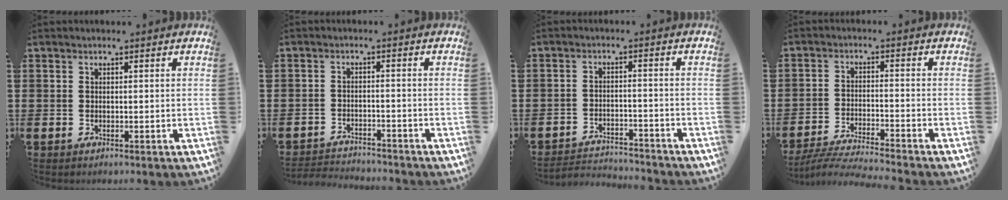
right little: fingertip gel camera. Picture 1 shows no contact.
{"total": 2.4, "force": [-2.4, 0.2, -0.2], "torque": [-0.003, 0.001, -0.054]}
{"total": 2.7, "force": [-2.7, 0.2, 0.0], "torque": [-0.007, 0.003, -0.059]}
{"total": 4.2, "force": [-4.0, -0.3, 1.3], "torque": [-0.027, -0.012, -0.079]}